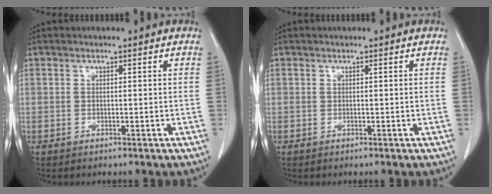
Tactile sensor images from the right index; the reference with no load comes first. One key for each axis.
{"total": 0.0}